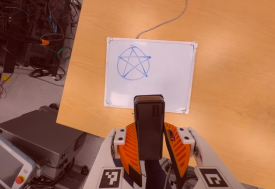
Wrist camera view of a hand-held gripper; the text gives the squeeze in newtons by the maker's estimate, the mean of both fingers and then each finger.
{"total": 5.8, "left": 5.5, "right": 6.1}